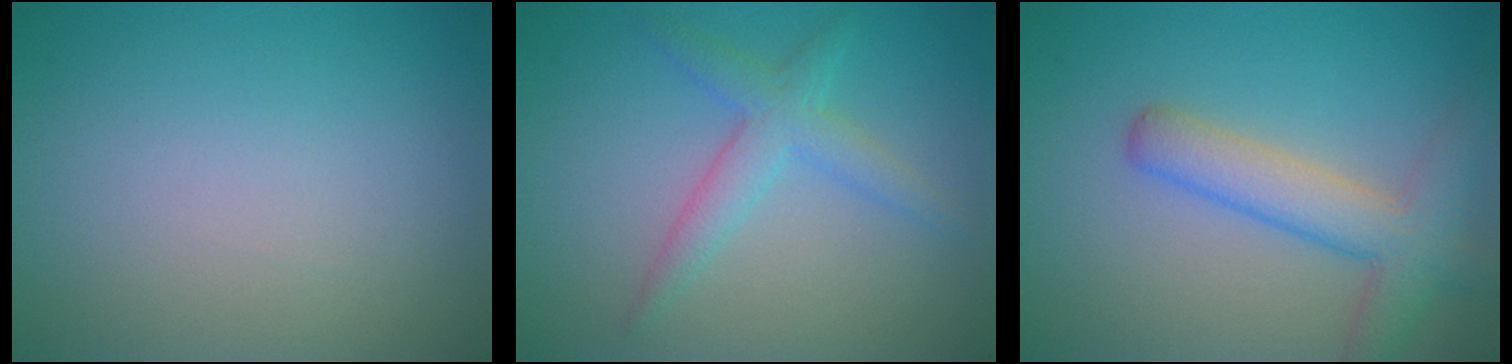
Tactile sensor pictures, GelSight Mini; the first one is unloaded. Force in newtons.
{"total": 2.9, "press": 2.9, "slide": 0.1}
{"total": 4.8, "press": 4.8, "slide": 0.4}